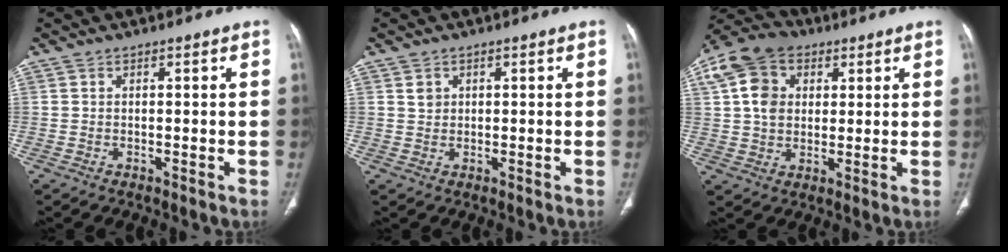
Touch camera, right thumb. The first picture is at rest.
{"total": 1.8, "force": [0.8, 1.5, 0.6], "torque": [-0.001, -0.005, 0.014]}
{"total": 12.0, "force": [3.4, 9.3, 6.8], "torque": [-0.125, 0.009, 0.054]}